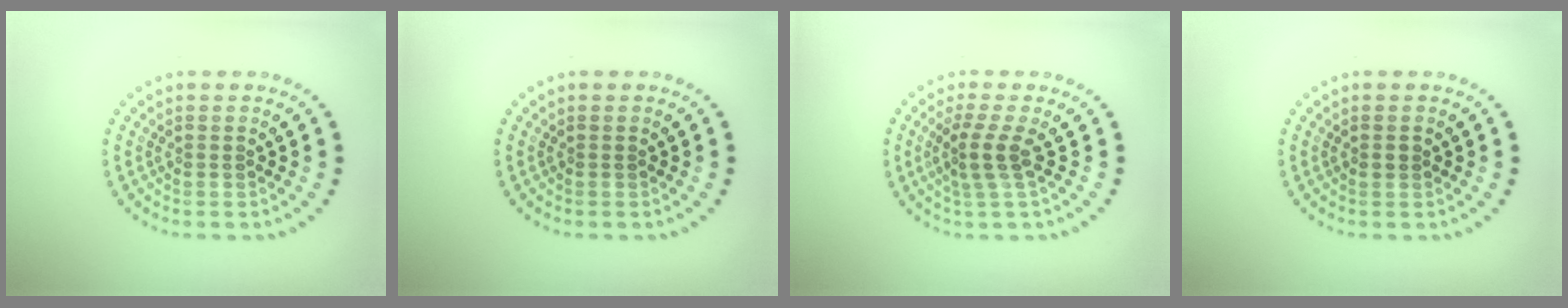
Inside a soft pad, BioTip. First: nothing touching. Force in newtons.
{"total": 0.0}
{"total": 2.5, "press": 1.8, "slide": 1.7}
{"total": 0.8, "press": 0.8, "slide": 0.1}